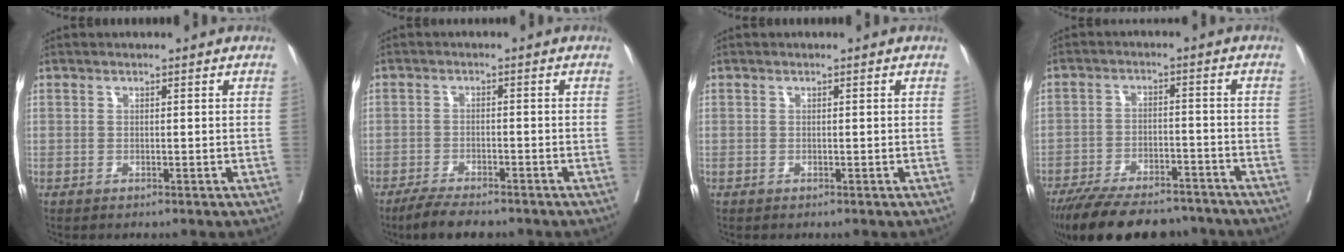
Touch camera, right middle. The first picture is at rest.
{"total": 5.7, "force": [-4.8, 1.5, 2.7], "torque": [-0.046, -0.010, -0.080]}
{"total": 0.0}
{"total": 17.4, "force": [-14.8, 5.5, 7.4], "torque": [-0.148, -0.012, -0.219]}